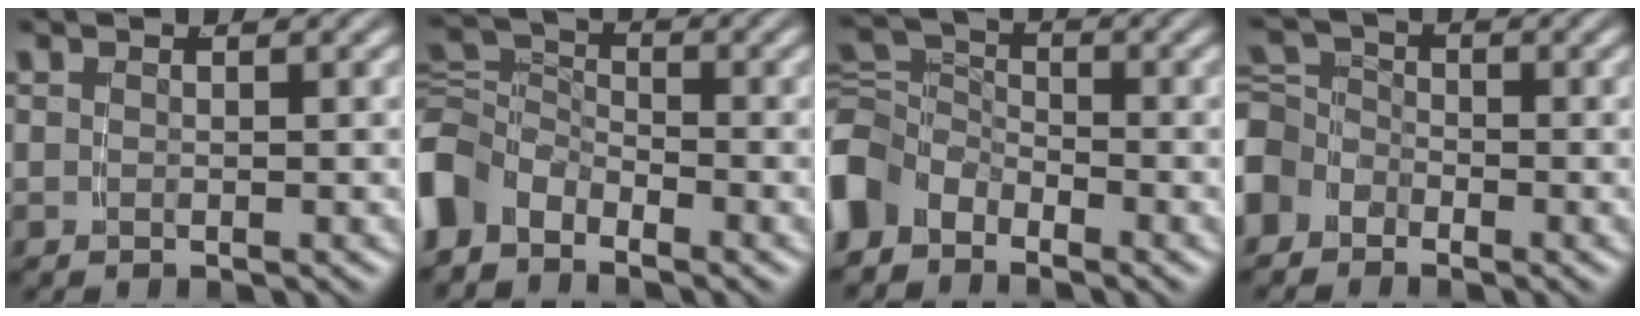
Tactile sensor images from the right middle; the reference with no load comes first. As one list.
[{"total": 5.5, "force": [-2.3, 4.4, 2.5], "torque": [-0.072, -0.022, -0.041]}, {"total": 6.2, "force": [-2.2, 5.3, 2.5], "torque": [-0.071, -0.019, -0.041]}, {"total": 4.8, "force": [-2.1, 4.0, 1.6], "torque": [-0.040, -0.021, -0.033]}]